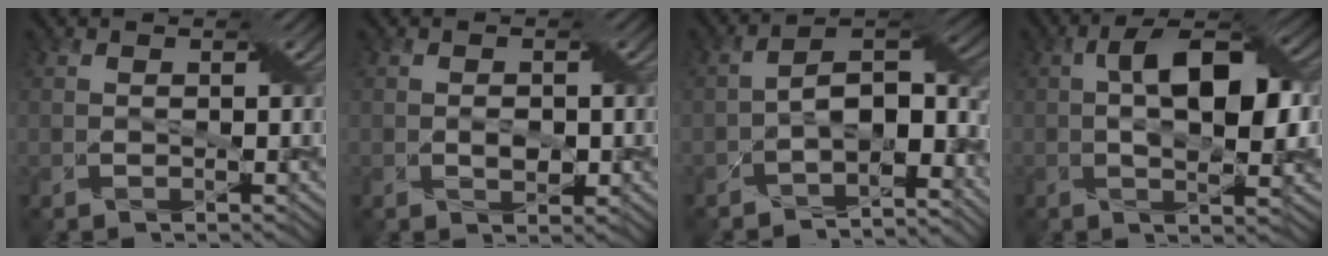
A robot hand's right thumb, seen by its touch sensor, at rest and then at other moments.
{"total": 1.6, "force": [-0.4, 1.0, 1.2], "torque": [-0.022, -0.003, -0.007]}
{"total": 9.1, "force": [-4.5, 4.6, 6.4], "torque": [-0.092, -0.010, -0.081]}
{"total": 10.3, "force": [1.0, 4.3, 9.3], "torque": [-0.153, 0.010, 0.013]}